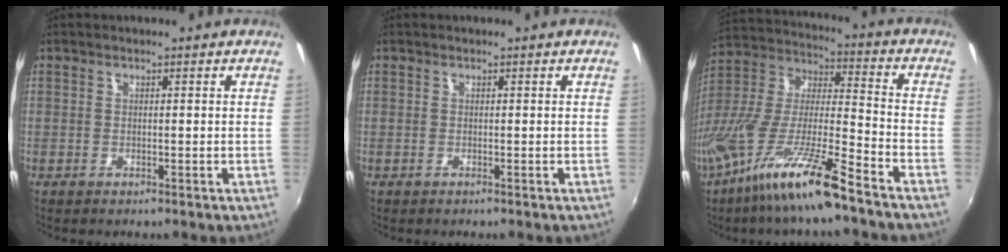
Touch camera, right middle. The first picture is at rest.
{"total": 0.0}
{"total": 18.3, "force": [-12.2, 1.5, 13.6], "torque": [-0.261, -0.032, -0.231]}